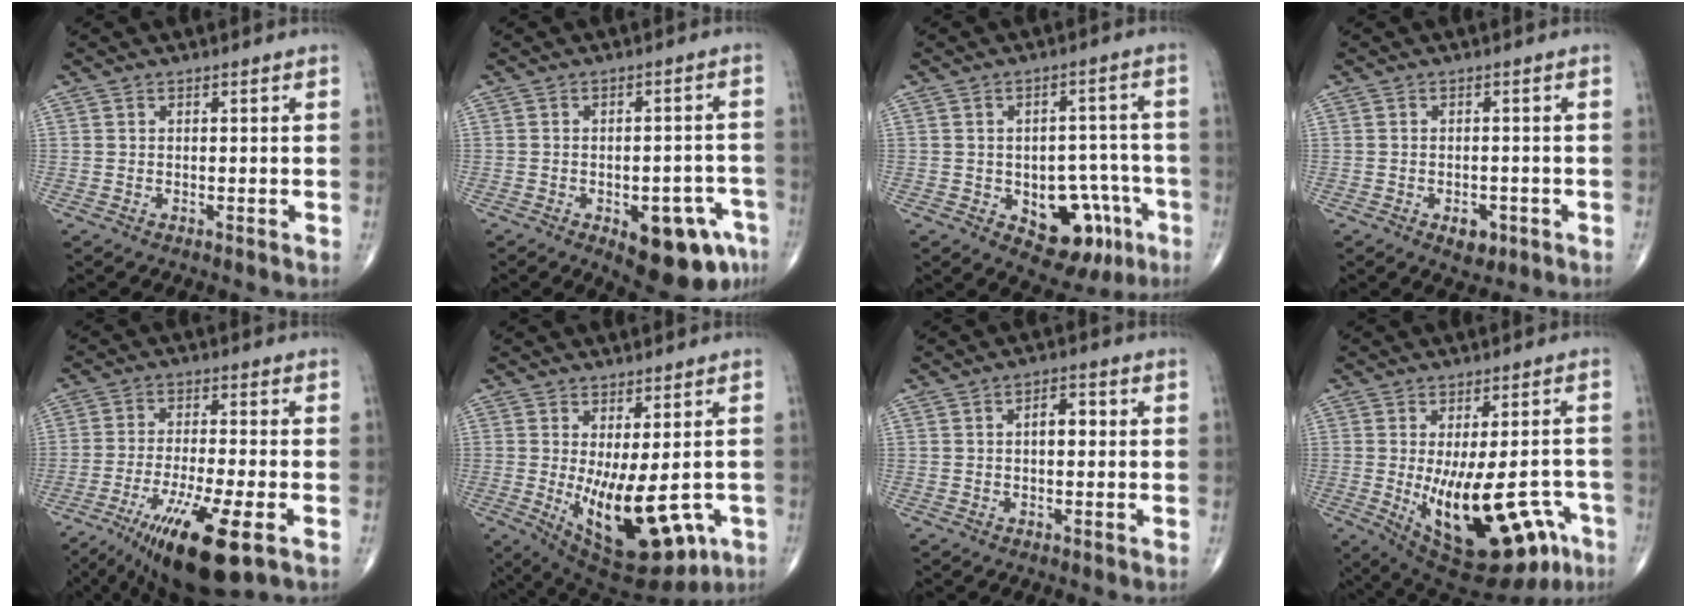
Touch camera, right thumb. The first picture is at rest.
{"total": 12.6, "force": [-6.1, 5.4, 9.6], "torque": [-0.096, 0.031, -0.068]}
{"total": 12.8, "force": [-5.0, 7.9, 8.8], "torque": [-0.068, 0.036, -0.054]}
{"total": 3.5, "force": [-1.6, 2.2, 2.2], "torque": [-0.019, 0.003, -0.016]}
{"total": 14.9, "force": [-7.3, 3.1, 12.6], "torque": [-0.239, -0.004, -0.117]}
{"total": 16.5, "force": [-3.3, 7.2, 14.5], "torque": [-0.222, -0.024, -0.023]}
{"total": 3.8, "force": [0.3, 2.0, 3.2], "torque": [-0.041, 0.011, 0.000]}
{"total": 22.1, "force": [-7.6, 9.9, 18.2], "torque": [-0.229, -0.004, -0.085]}